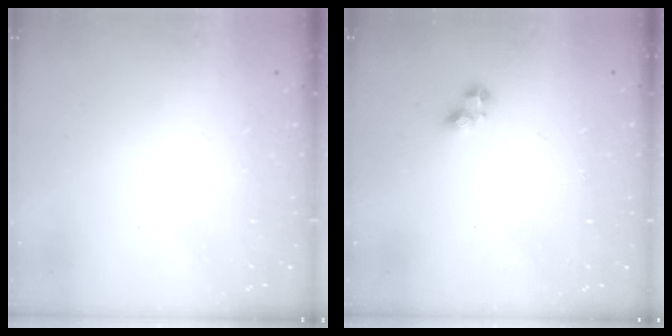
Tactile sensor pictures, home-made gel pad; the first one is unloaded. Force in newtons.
{"total": 2.8, "press": 2.8, "slide": 0.3}